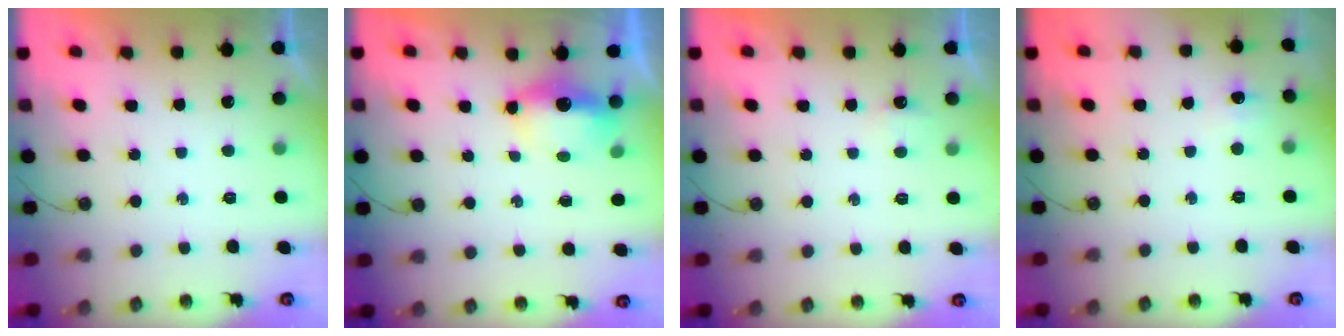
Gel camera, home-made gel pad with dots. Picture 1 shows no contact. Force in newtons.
{"total": 5.8, "press": 5.7, "slide": 1.2}
{"total": 2.8, "press": 2.8, "slide": 0.4}
{"total": 3.7, "press": 3.7, "slide": 0.6}